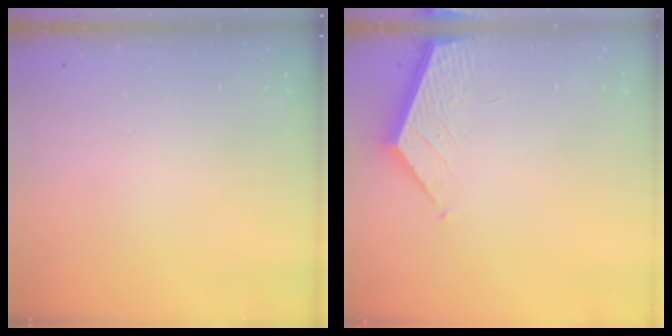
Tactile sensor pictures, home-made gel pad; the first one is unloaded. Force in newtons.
{"total": 2.1, "press": 2.1, "slide": 0.2}